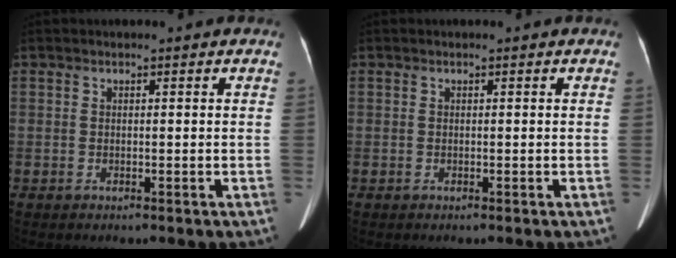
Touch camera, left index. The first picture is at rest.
{"total": 0.0}